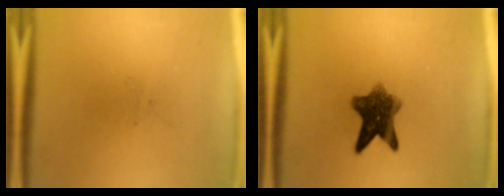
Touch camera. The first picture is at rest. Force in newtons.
{"total": 7.8}